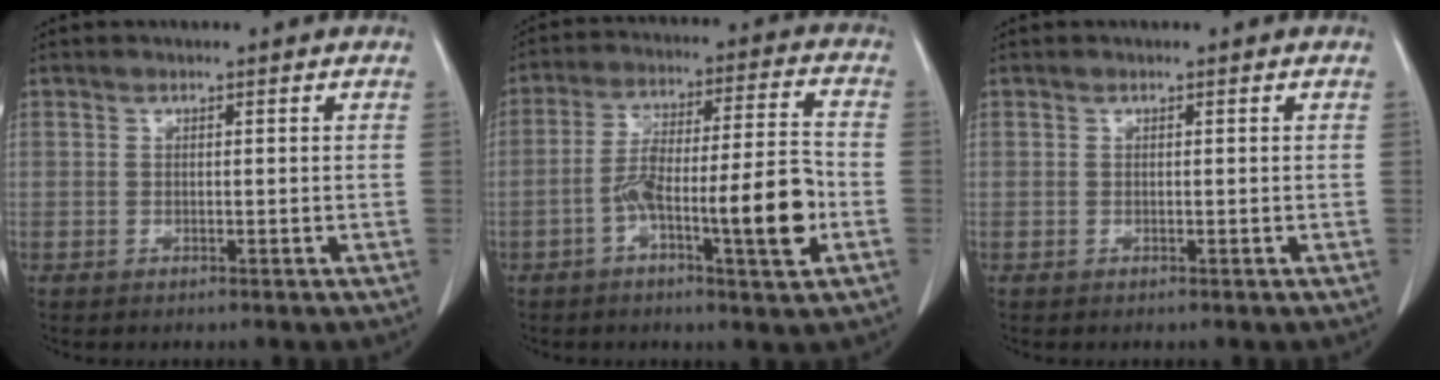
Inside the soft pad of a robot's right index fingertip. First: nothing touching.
{"total": 13.9, "force": [-4.4, 1.6, 13.0], "torque": [-0.215, 0.019, -0.070]}
{"total": 0.0}